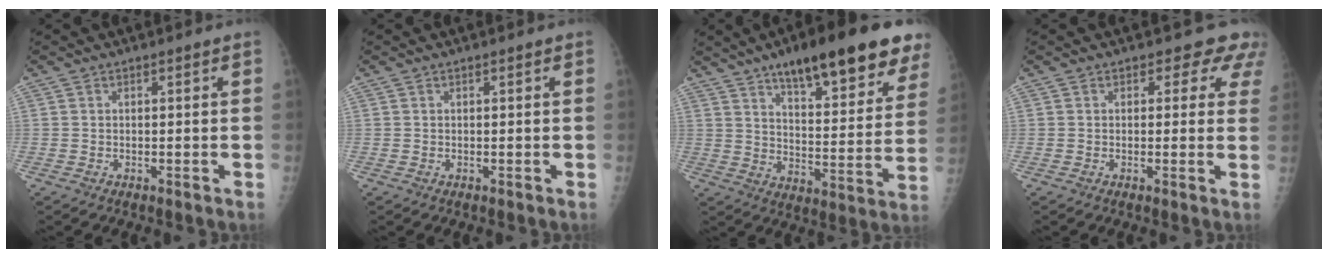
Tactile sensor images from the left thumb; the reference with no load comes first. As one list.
[{"total": 0.0}, {"total": 23.5, "force": [15.5, 6.4, 16.5], "torque": [-0.191, -0.050, 0.221]}, {"total": 4.8, "force": [3.7, 2.9, 1.1], "torque": [0.026, -0.016, 0.021]}]